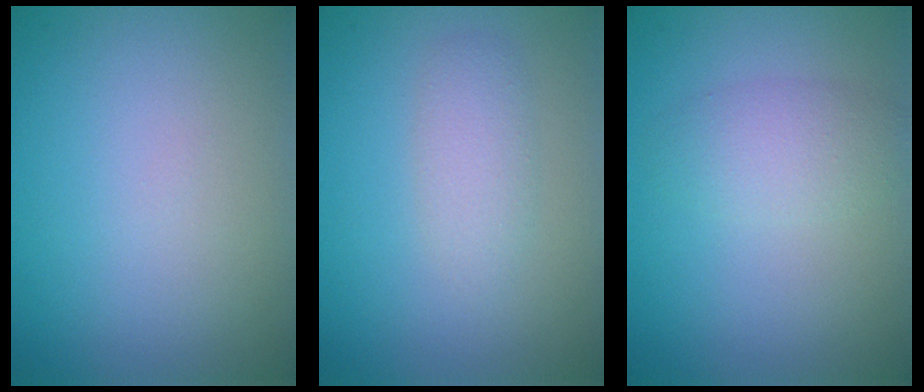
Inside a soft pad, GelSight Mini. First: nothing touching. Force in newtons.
{"total": 2.1, "press": 2.1, "slide": 0.0}
{"total": 2.6, "press": 2.6, "slide": 0.1}